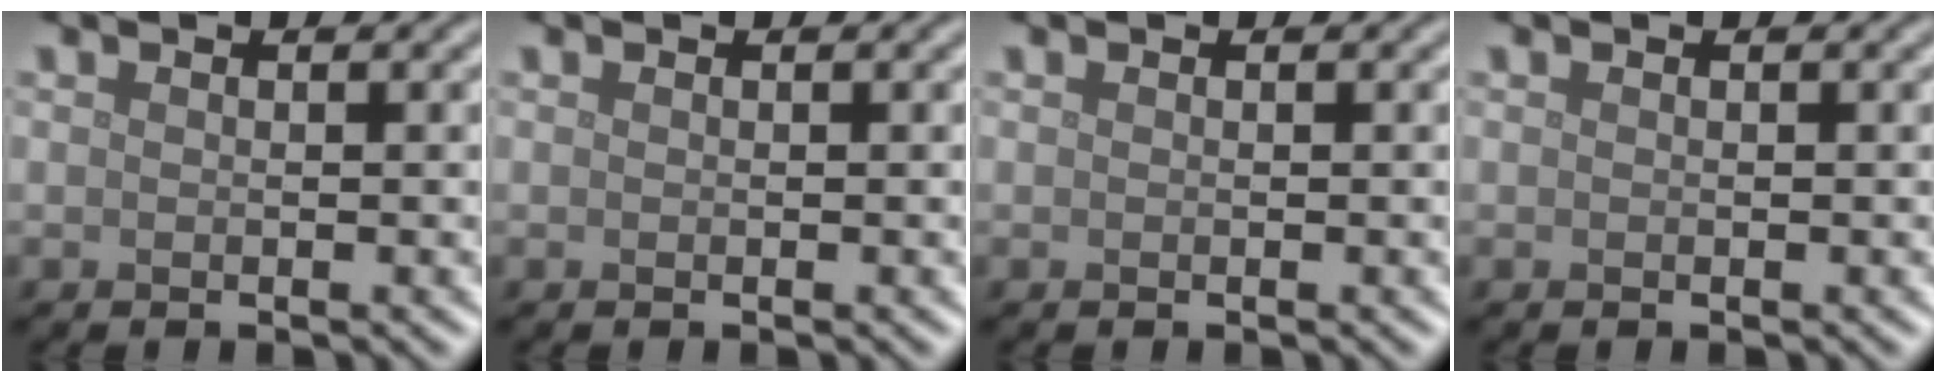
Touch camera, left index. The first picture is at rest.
{"total": 0.0}
{"total": 0.0}
{"total": 0.0}